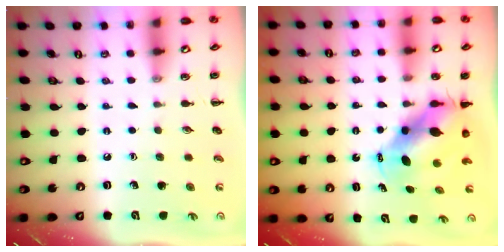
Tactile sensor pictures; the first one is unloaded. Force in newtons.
{"total": 7.2, "press": 7.0, "slide": 1.6}